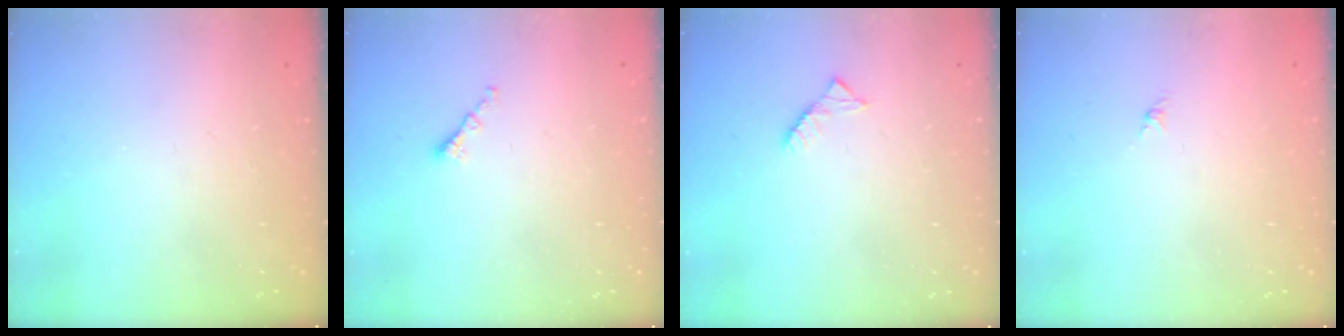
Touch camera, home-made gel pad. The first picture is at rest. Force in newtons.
{"total": 1.4, "press": 1.2, "slide": 0.6}
{"total": 2.6, "press": 2.6, "slide": 0.4}
{"total": 0.0}